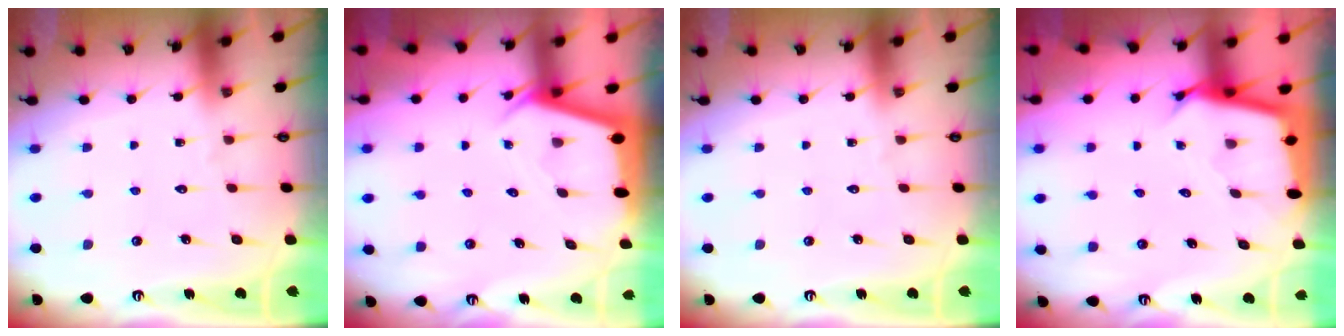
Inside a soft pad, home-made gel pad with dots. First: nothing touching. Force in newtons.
{"total": 2.3, "press": 2.2, "slide": 0.3}
{"total": 0.0}
{"total": 3.0, "press": 3.0, "slide": 0.0}